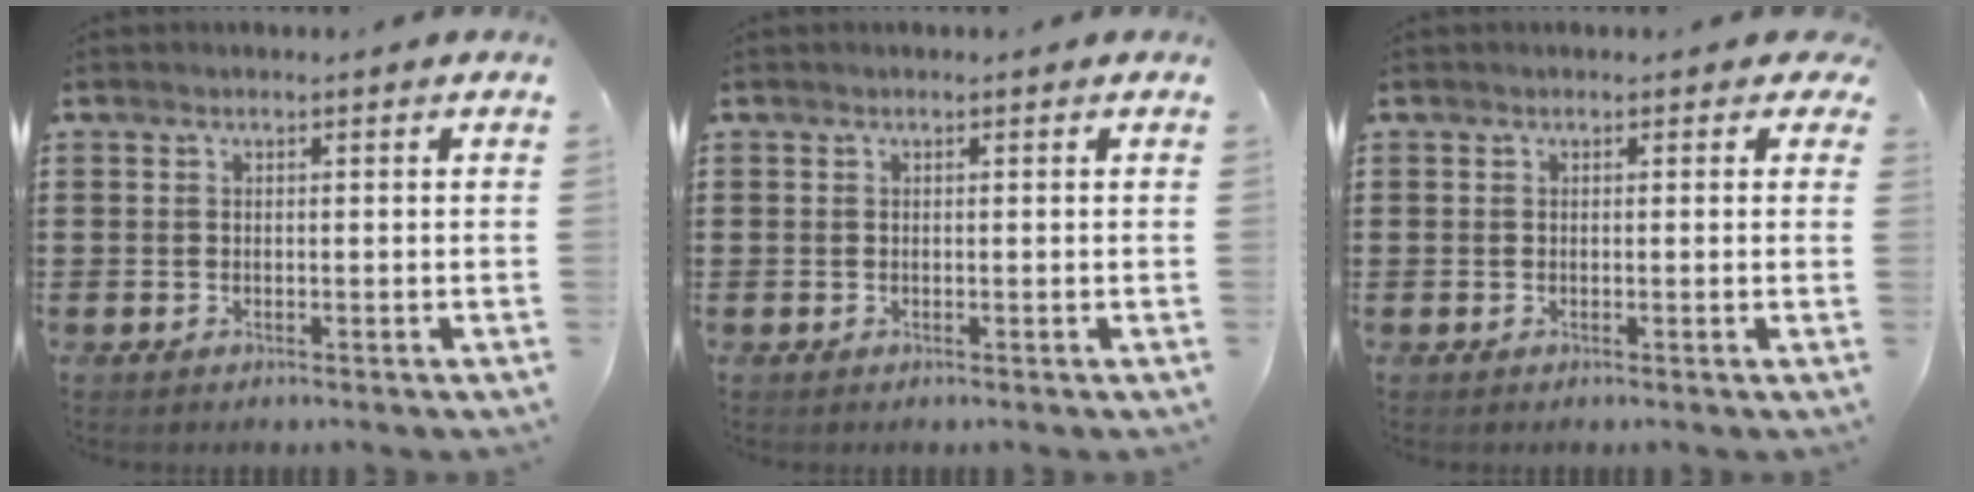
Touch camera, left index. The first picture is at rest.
{"total": 0.0}
{"total": 0.7, "force": [0.1, 0.6, 0.4], "torque": [-0.010, 0.006, 0.000]}